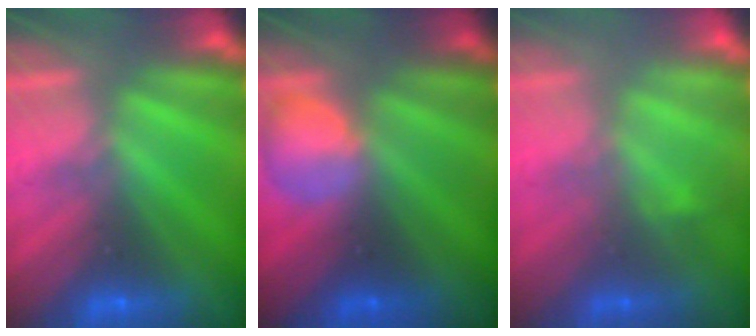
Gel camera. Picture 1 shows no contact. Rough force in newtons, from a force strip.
{"total": 2.4}
{"total": 2.6}